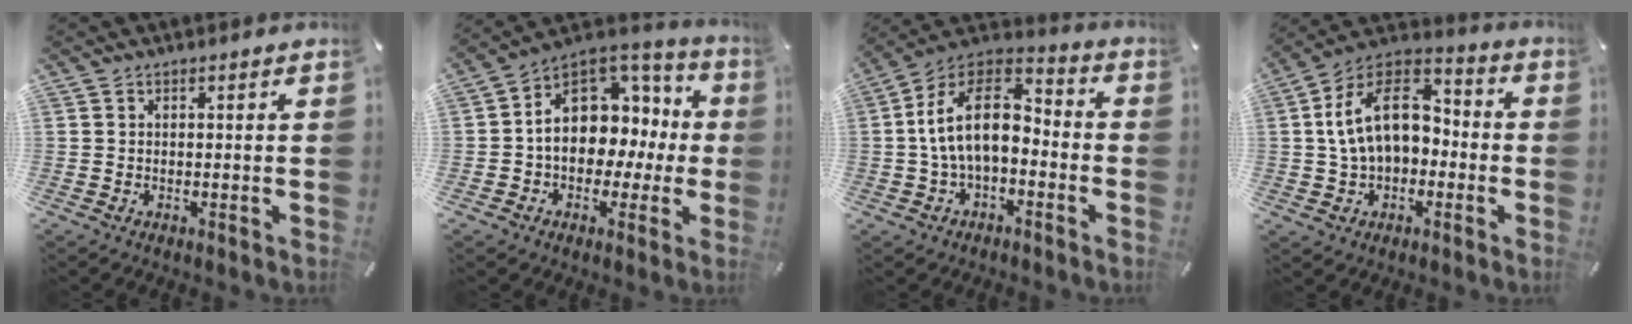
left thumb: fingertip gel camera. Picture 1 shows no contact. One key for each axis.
{"total": 12.7, "fx": 1.2, "fy": 10.3, "fz": 7.3, "tx": -0.108, "ty": -0.016, "tz": 0.031}
{"total": 15.3, "fx": -0.7, "fy": 9.6, "fz": 11.9, "tx": -0.243, "ty": 0.013, "tz": -0.018}
{"total": 16.1, "fx": 0.6, "fy": 11.6, "fz": 11.1, "tx": -0.212, "ty": 0.016, "tz": 0.010}